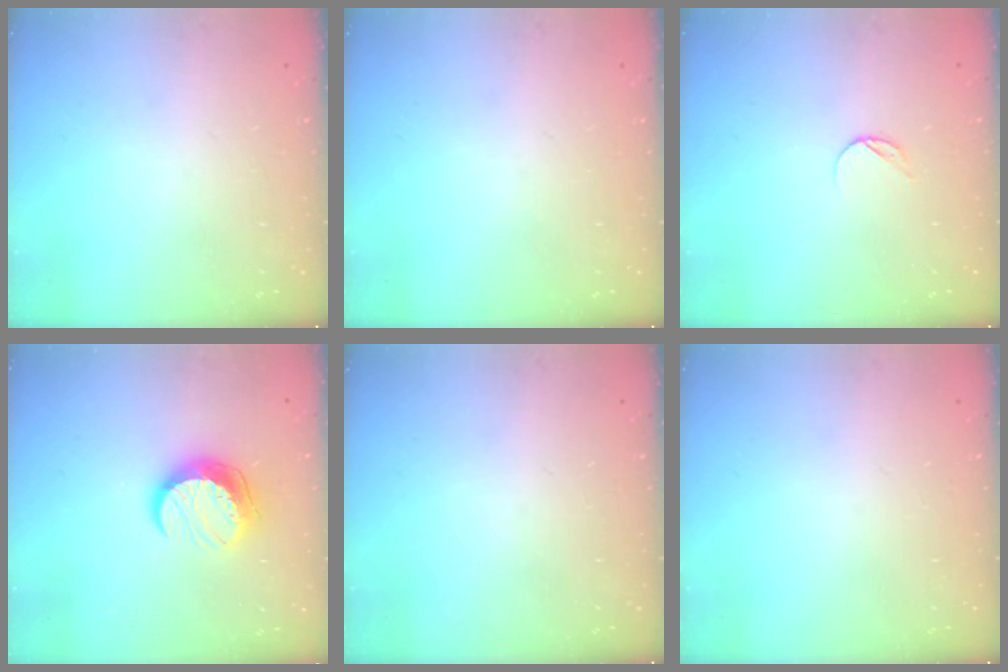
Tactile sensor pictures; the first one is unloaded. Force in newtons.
{"total": 0.0}
{"total": 4.8, "press": 4.8, "slide": 0.5}
{"total": 11.5, "press": 11.5, "slide": 0.6}
{"total": 0.0}
{"total": 0.0}